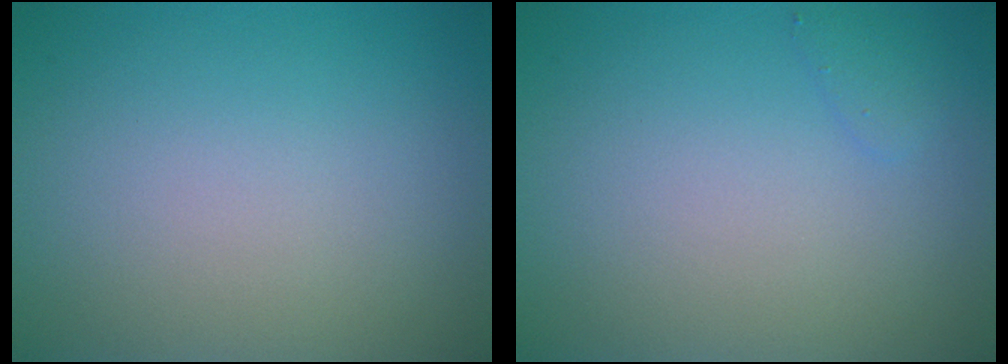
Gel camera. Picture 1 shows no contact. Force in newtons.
{"total": 0.8, "press": 0.8, "slide": 0.1}